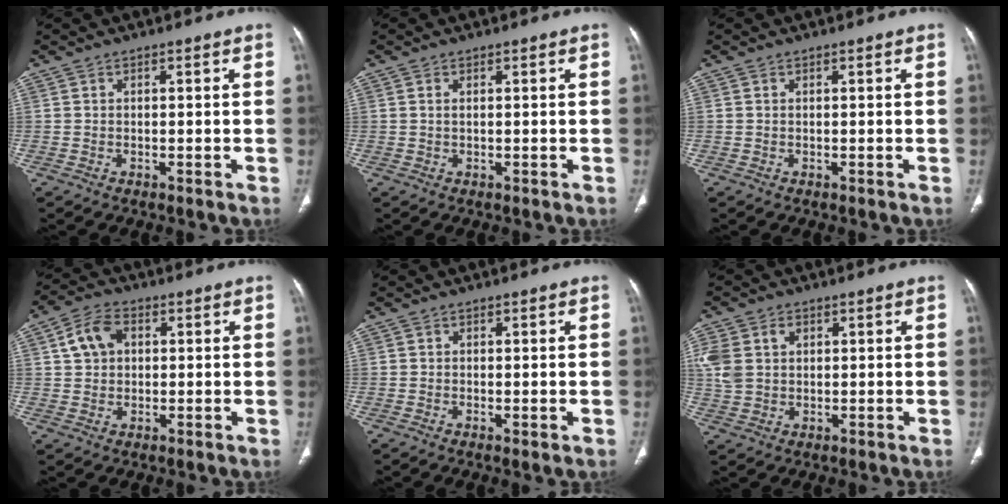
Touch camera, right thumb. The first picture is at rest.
{"total": 0.6, "force": [0.2, 0.2, 0.5], "torque": [-0.017, 0.004, 0.006]}
{"total": 0.0}
{"total": 6.5, "force": [1.6, 4.8, 4.0], "torque": [-0.067, 0.010, 0.026]}
{"total": 0.7, "force": [-0.1, 0.3, 0.7], "torque": [-0.016, -0.005, -0.002]}
{"total": 8.0, "force": [2.2, 6.0, 4.8], "torque": [-0.109, 0.010, 0.053]}